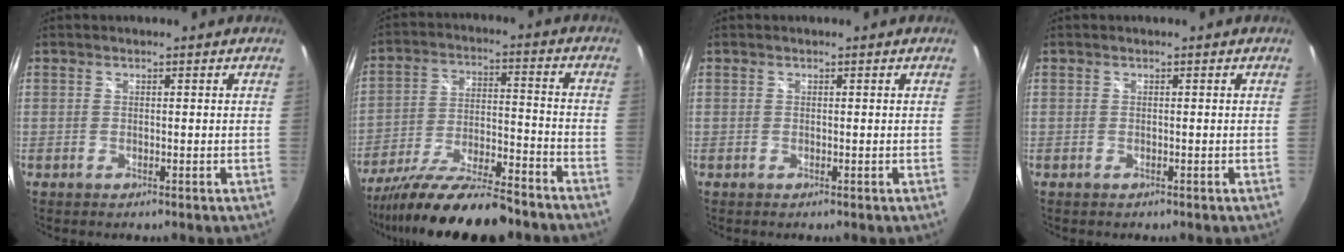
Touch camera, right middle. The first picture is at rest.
{"total": 19.8, "force": [-16.4, 3.3, 10.5], "torque": [-0.202, -0.044, -0.268]}
{"total": 0.0}
{"total": 0.0}